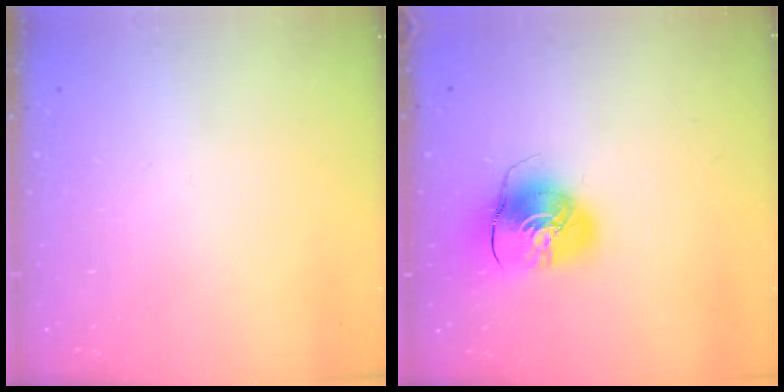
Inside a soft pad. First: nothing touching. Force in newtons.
{"total": 9.7, "press": 9.6, "slide": 1.4}